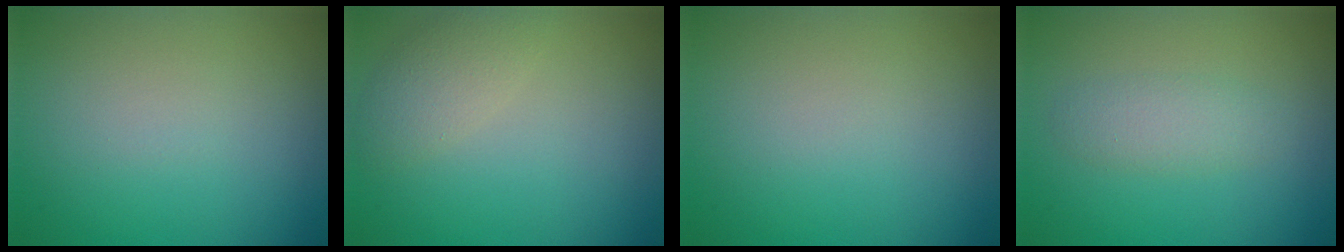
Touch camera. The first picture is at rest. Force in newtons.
{"total": 2.4, "press": 2.4, "slide": 0.2}
{"total": 0.0}
{"total": 2.0, "press": 2.0, "slide": 0.1}